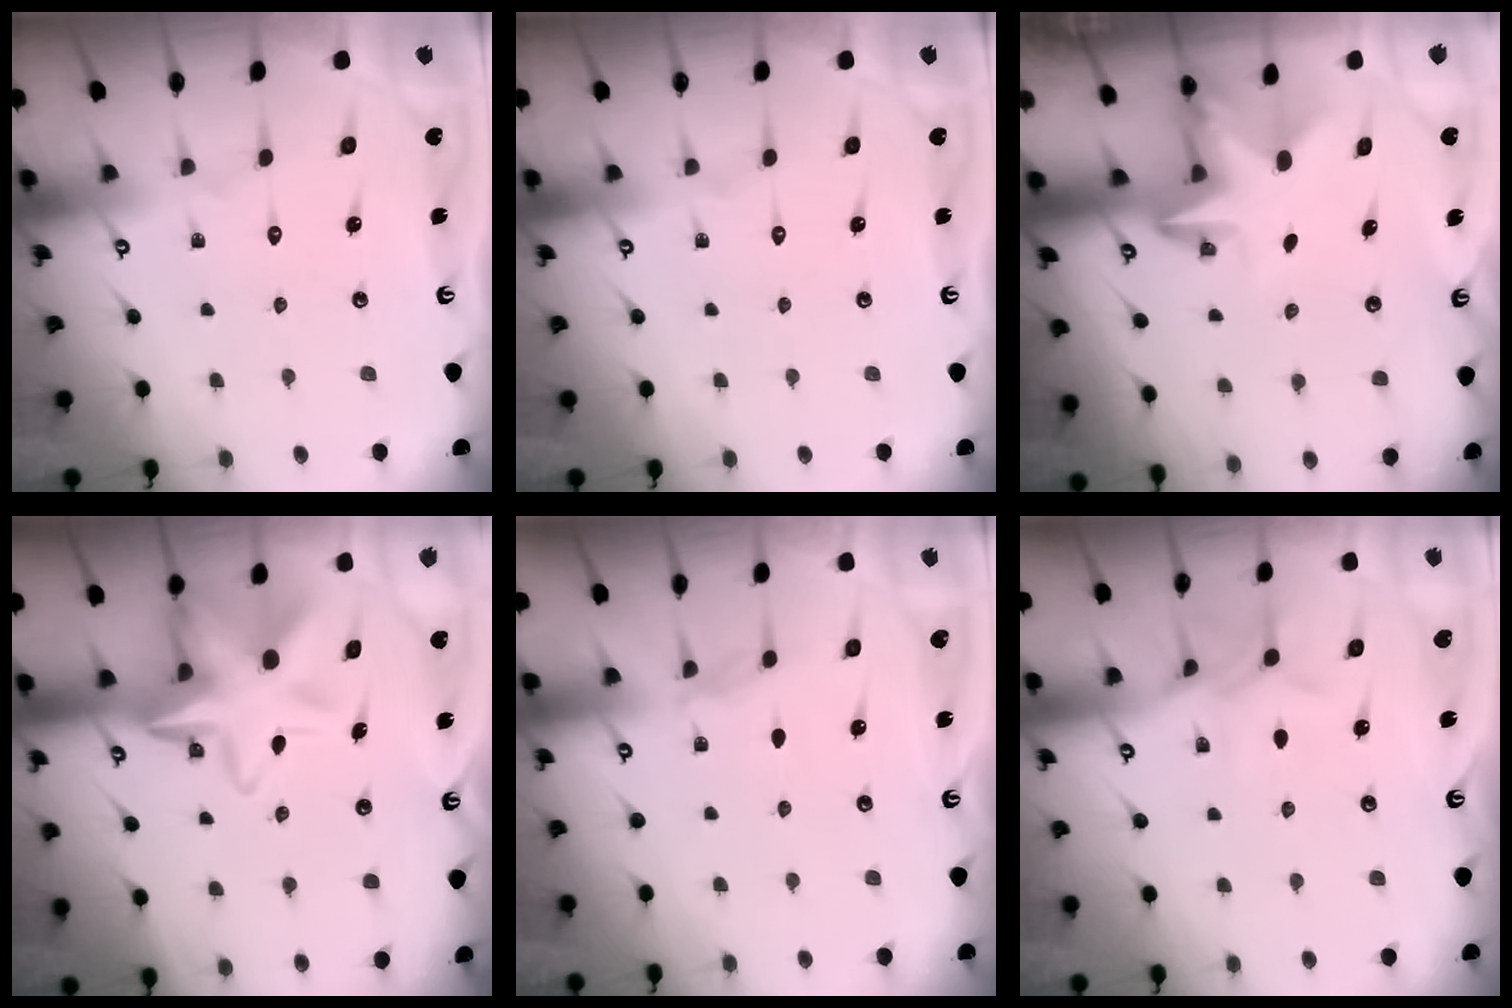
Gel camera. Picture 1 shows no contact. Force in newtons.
{"total": 0.0}
{"total": 3.0, "press": 3.0, "slide": 0.2}
{"total": 12.2, "press": 11.9, "slide": 2.7}
{"total": 2.1, "press": 2.0, "slide": 0.4}
{"total": 7.9, "press": 7.8, "slide": 0.7}